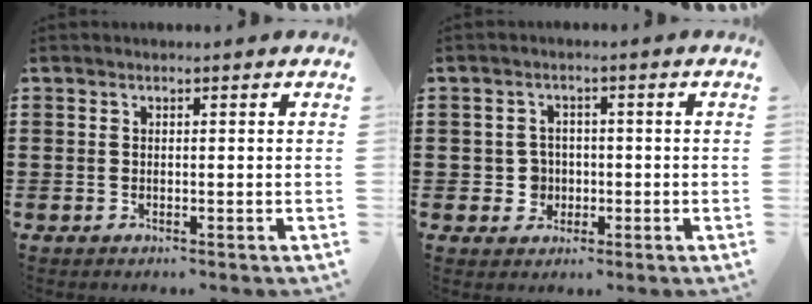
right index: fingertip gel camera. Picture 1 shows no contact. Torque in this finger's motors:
{"motor_torque": [0.43, 0.38, 0.14, 0.00]}